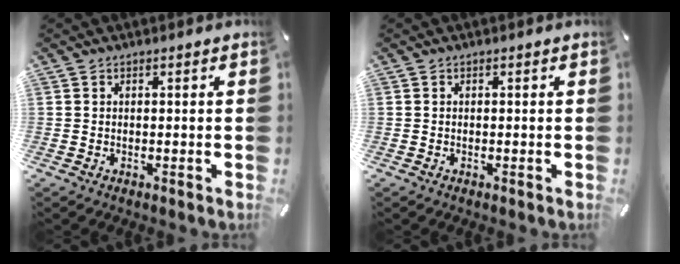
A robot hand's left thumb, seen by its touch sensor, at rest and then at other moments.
{"total": 0.0}